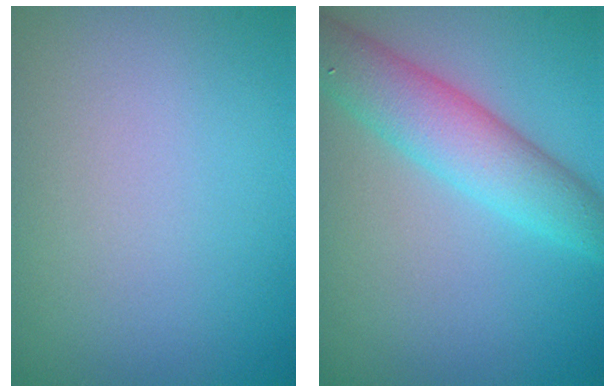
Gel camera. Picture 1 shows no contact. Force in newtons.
{"total": 5.3, "press": 5.3, "slide": 0.2}